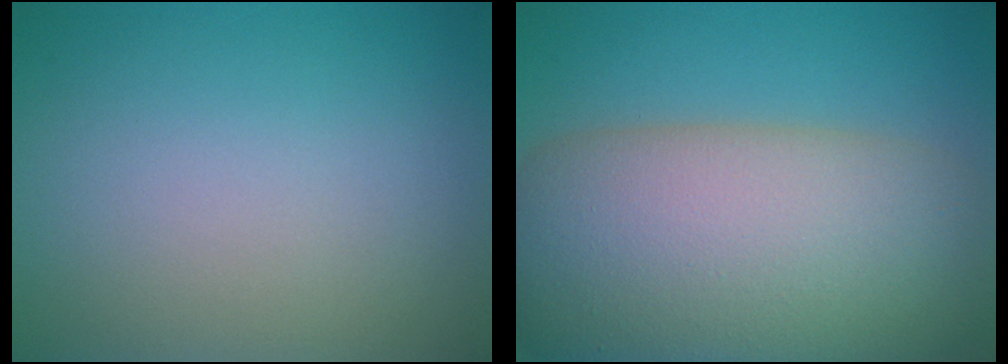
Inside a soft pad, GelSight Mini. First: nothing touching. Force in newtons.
{"total": 15.0, "press": 15.0, "slide": 0.6}